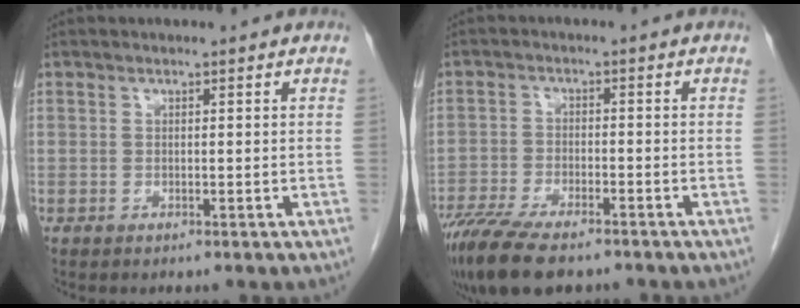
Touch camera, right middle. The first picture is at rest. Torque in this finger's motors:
{"motor_torque": [1.18, -0.96, 0.18, 0.10]}